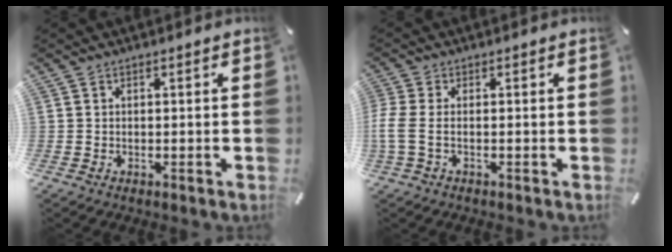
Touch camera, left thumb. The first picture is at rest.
{"total": 4.1, "force": [-0.8, 1.5, 3.8], "torque": [-0.093, -0.010, -0.017]}